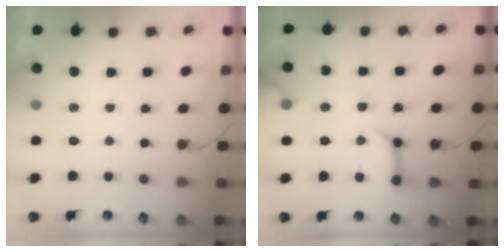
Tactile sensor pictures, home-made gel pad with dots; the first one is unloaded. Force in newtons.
{"total": 13.5, "press": 13.4, "slide": 1.5}